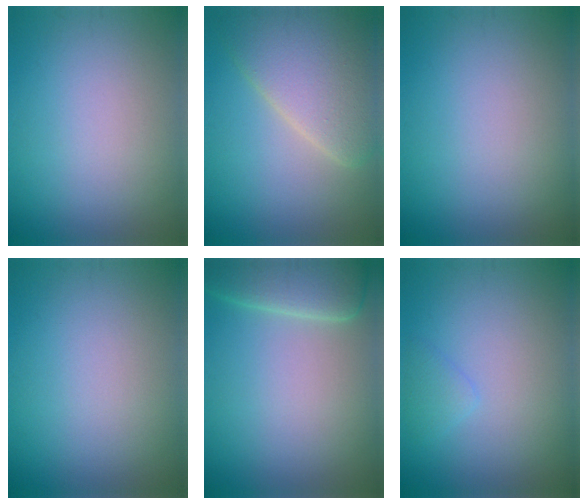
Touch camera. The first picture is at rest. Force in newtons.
{"total": 6.7, "press": 6.7, "slide": 0.5}
{"total": 0.0}
{"total": 0.0}
{"total": 5.0, "press": 4.9, "slide": 0.7}
{"total": 1.2, "press": 1.1, "slide": 0.1}